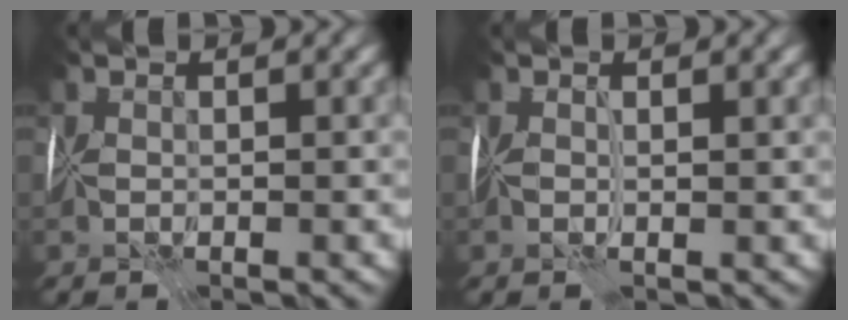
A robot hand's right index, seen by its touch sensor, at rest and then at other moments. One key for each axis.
{"total": 1.0, "fx": 0.4, "fy": -0.8, "fz": -0.5, "tx": 0.014, "ty": 0.000, "tz": 0.009}